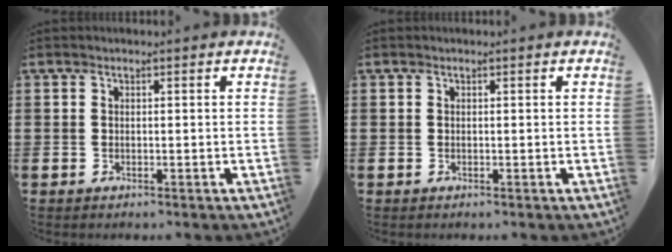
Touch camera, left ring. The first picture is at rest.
{"total": 0.0}